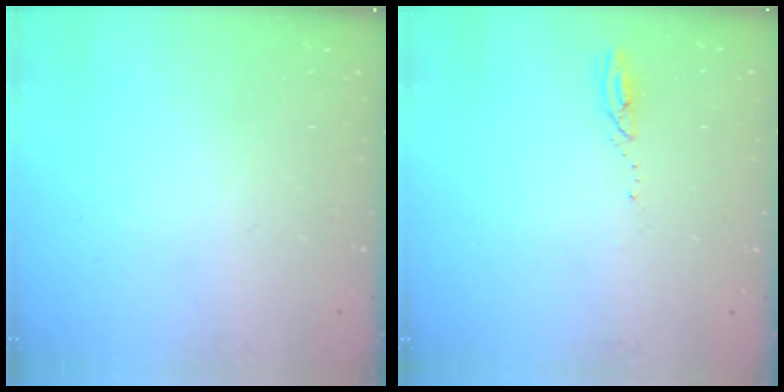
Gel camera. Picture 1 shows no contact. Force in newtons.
{"total": 2.3, "press": 2.3, "slide": 0.3}